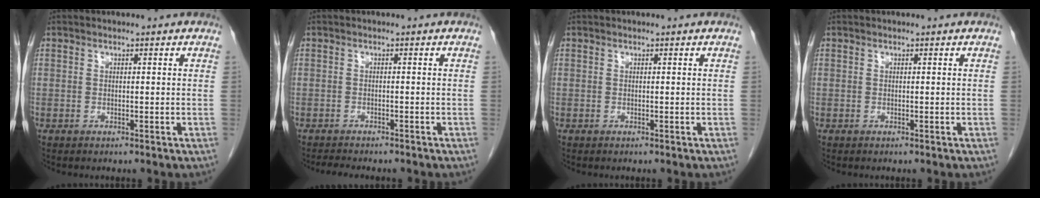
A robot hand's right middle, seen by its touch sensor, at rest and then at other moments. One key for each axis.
{"total": 4.6, "fx": -4.1, "fy": 1.0, "fz": 1.9, "tx": -0.028, "ty": -0.008, "tz": -0.057}
{"total": 0.0}
{"total": 0.0}